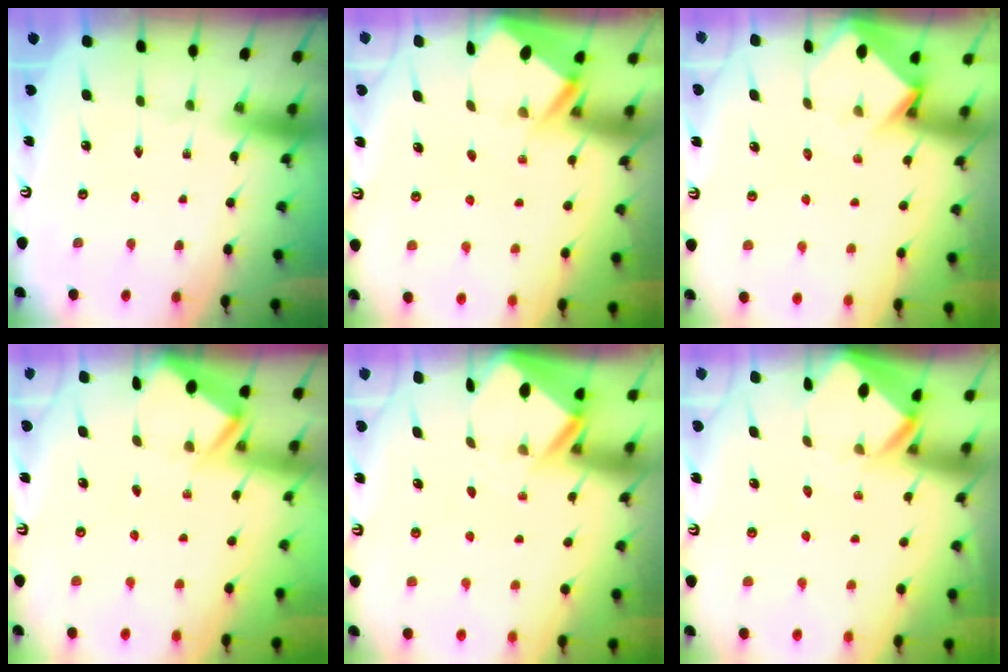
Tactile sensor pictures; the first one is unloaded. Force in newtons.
{"total": 2.8, "press": 2.8, "slide": 0.4}
{"total": 3.7, "press": 3.7, "slide": 0.2}
{"total": 4.0, "press": 4.0, "slide": 0.3}
{"total": 2.9, "press": 2.9, "slide": 0.3}
{"total": 2.8, "press": 2.8, "slide": 0.2}